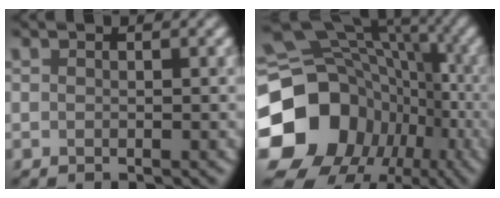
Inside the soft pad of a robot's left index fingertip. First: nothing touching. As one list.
[{"total": 20.6, "force": [-5.3, 17.9, 8.7], "torque": [-0.168, -0.026, -0.102]}]